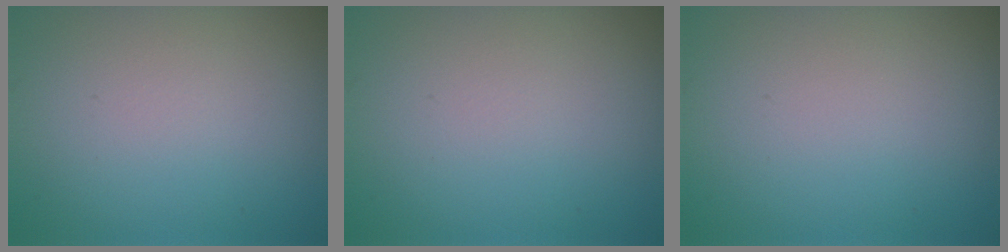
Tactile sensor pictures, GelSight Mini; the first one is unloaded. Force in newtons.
{"total": 0.0}
{"total": 0.0}